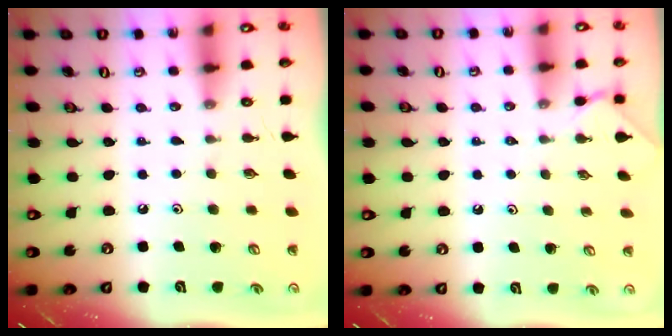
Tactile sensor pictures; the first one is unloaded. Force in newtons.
{"total": 1.4, "press": 1.4, "slide": 0.2}